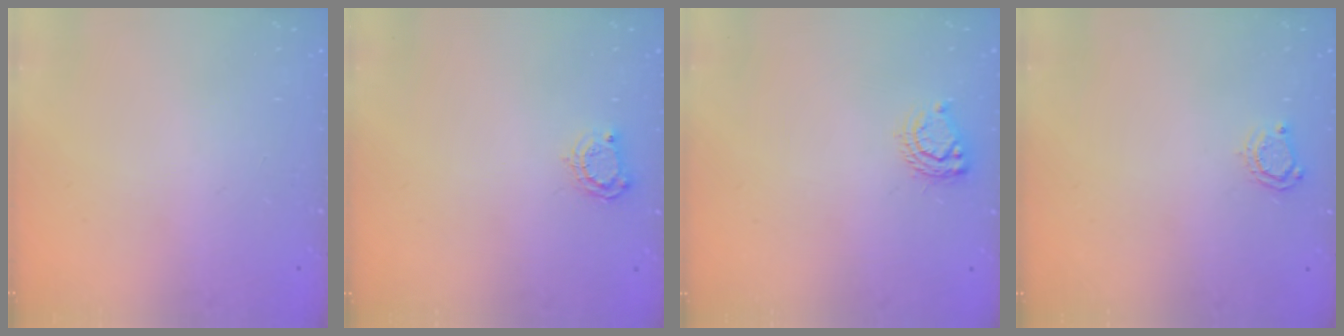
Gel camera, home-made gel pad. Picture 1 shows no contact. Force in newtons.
{"total": 5.7, "press": 5.7, "slide": 0.8}
{"total": 7.5, "press": 7.5, "slide": 0.5}
{"total": 4.3, "press": 4.3, "slide": 0.5}